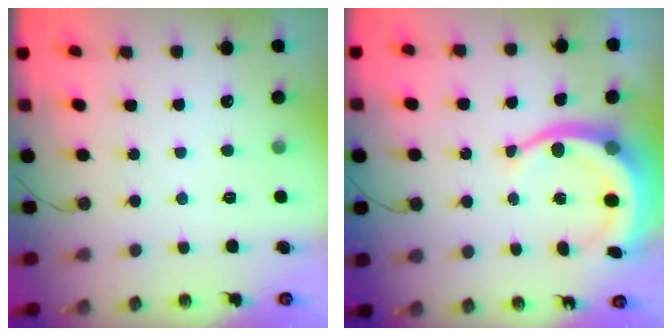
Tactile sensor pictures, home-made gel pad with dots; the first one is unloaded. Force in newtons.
{"total": 11.1, "press": 10.9, "slide": 2.0}